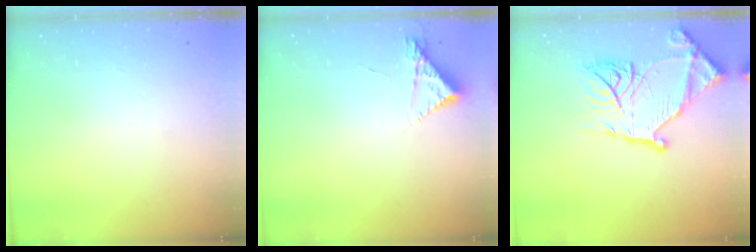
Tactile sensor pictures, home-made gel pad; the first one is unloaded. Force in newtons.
{"total": 4.3, "press": 4.3, "slide": 0.3}
{"total": 22.8, "press": 22.6, "slide": 2.3}